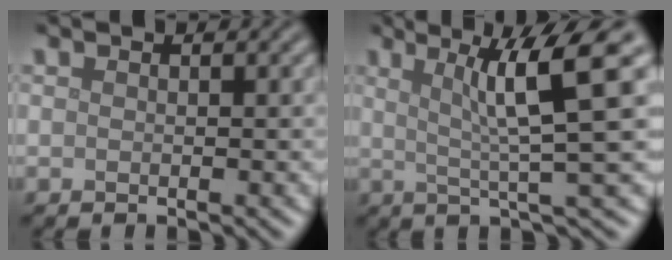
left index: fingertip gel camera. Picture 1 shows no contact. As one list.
[{"total": 8.0, "force": [2.3, 1.0, 7.6], "torque": [-0.113, 0.014, 0.040]}]